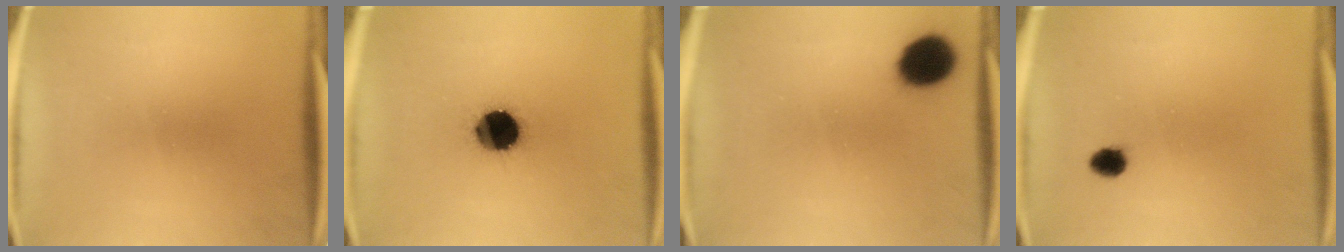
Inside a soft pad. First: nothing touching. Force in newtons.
{"total": 14.1}
{"total": 10.3}
{"total": 2.5}